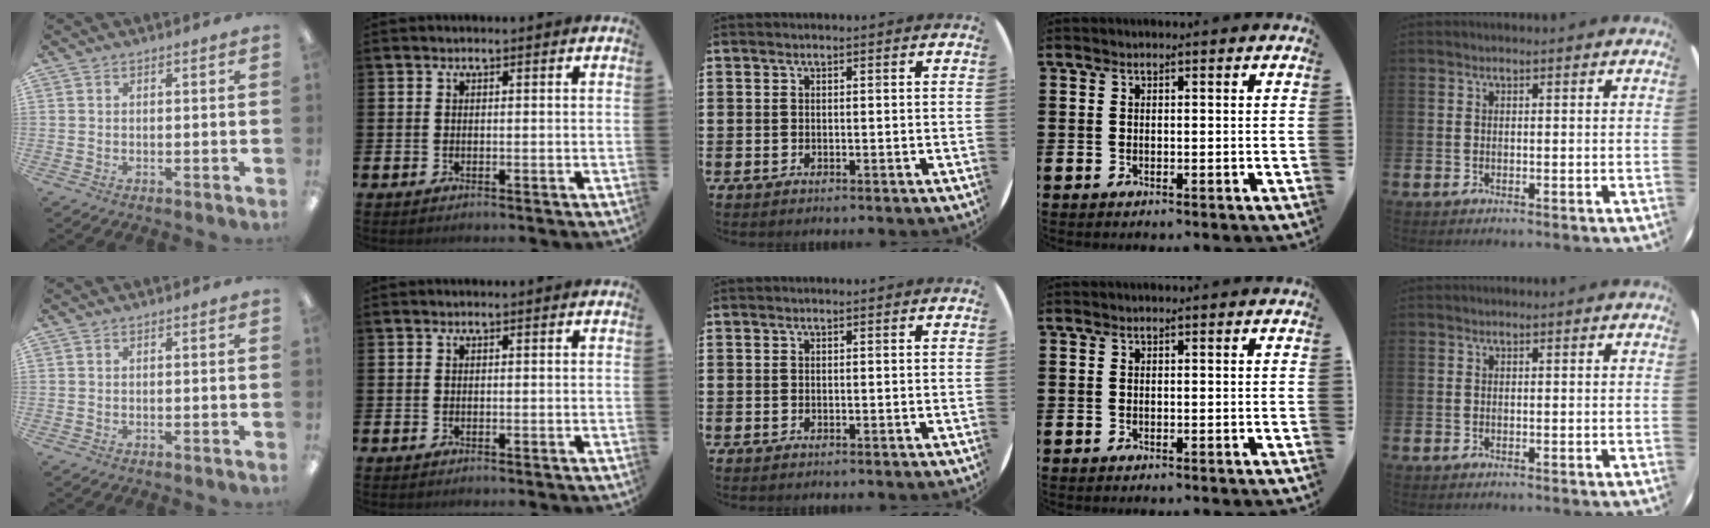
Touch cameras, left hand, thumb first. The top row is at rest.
{}